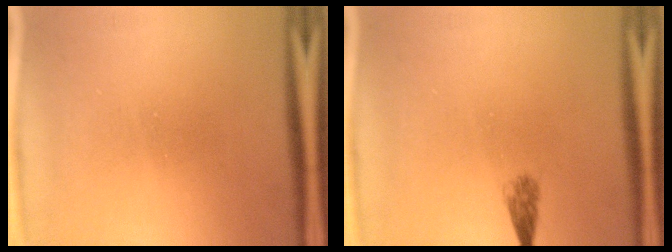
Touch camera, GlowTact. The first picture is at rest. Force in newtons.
{"total": 1.8}